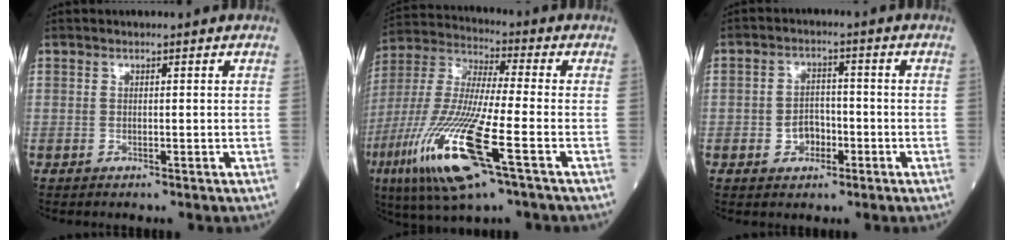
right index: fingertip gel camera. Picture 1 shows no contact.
{"total": 20.0, "force": [-7.9, 2.3, 18.2], "torque": [-0.419, -0.042, -0.148]}
{"total": 4.1, "force": [-1.4, 3.0, 2.4], "torque": [-0.038, 0.010, -0.021]}